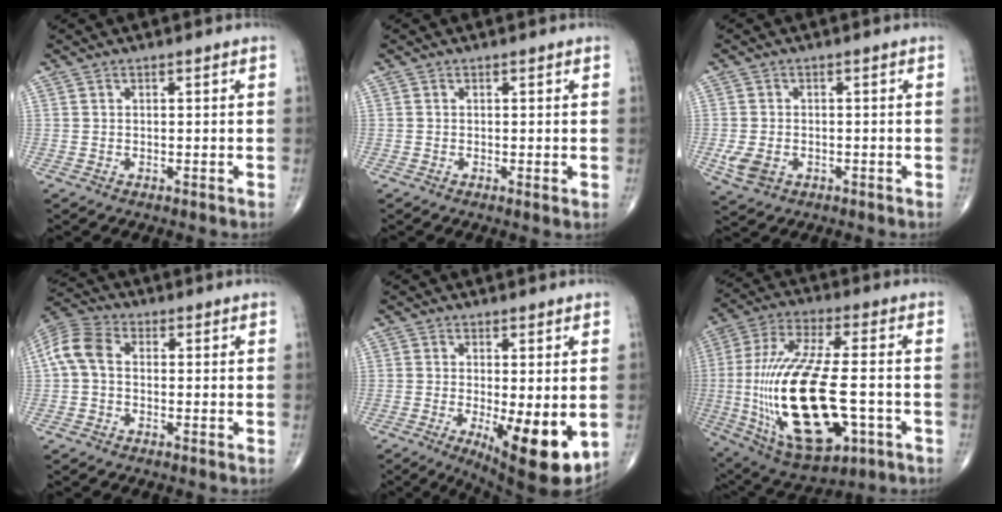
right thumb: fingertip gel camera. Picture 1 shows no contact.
{"total": 0.9, "force": [0.0, 0.1, 0.9], "torque": [-0.015, -0.003, -0.004]}
{"total": 4.6, "force": [-1.4, 3.3, 2.9], "torque": [-0.061, 0.001, -0.020]}
{"total": 7.4, "force": [0.2, 5.1, 5.4], "torque": [-0.111, 0.023, -0.006]}
{"total": 12.3, "force": [-2.8, 3.8, 11.4], "torque": [-0.161, -0.026, -0.030]}
{"total": 26.9, "force": [-4.4, 11.1, 24.2], "torque": [-0.528, -0.003, -0.057]}